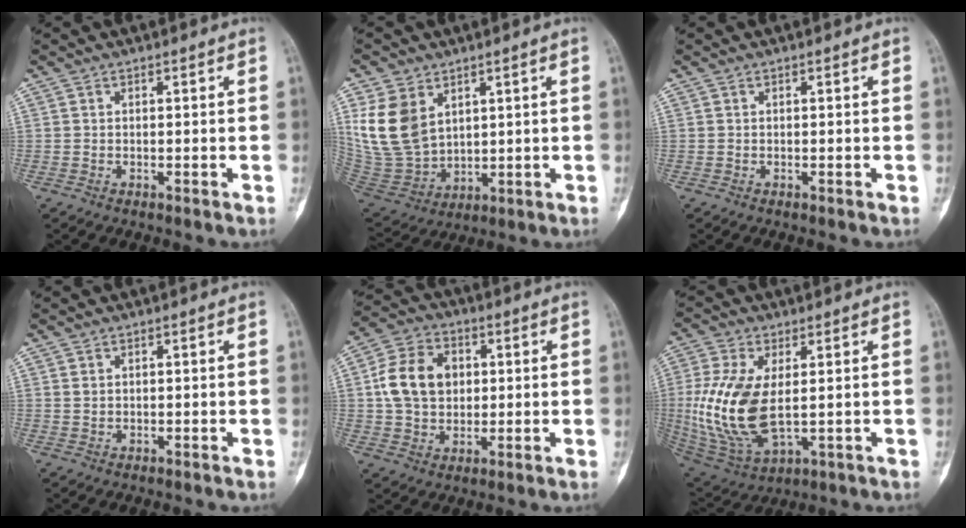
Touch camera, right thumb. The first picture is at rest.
{"total": 13.2, "force": [5.0, 9.3, 7.9], "torque": [-0.142, -0.022, 0.123]}
{"total": 0.0}
{"total": 1.0, "force": [0.4, 0.7, 0.5], "torque": [-0.005, -0.001, 0.008]}
{"total": 12.4, "force": [1.7, 9.6, 7.6], "torque": [-0.114, 0.008, 0.027]}
{"total": 16.4, "force": [0.4, 8.4, 14.1], "torque": [-0.306, -0.012, 0.024]}